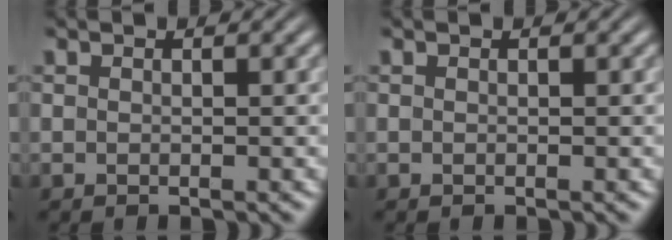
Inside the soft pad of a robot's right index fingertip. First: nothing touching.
{"total": 0.0}